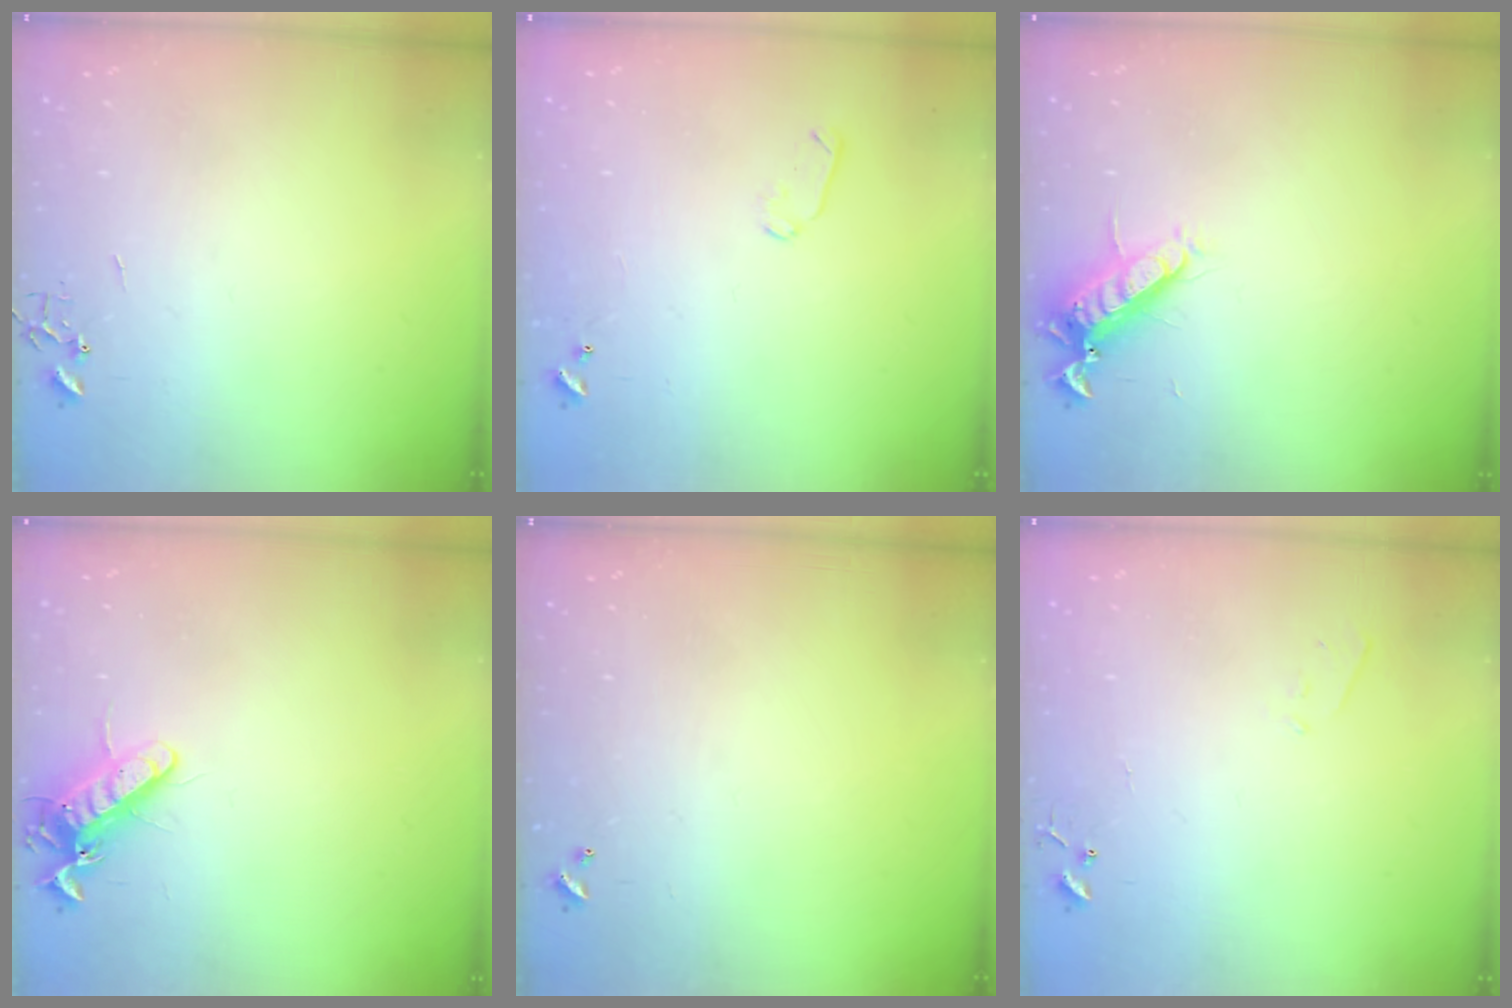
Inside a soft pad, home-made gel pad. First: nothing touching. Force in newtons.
{"total": 5.2, "press": 5.1, "slide": 1.0}
{"total": 12.4, "press": 12.3, "slide": 1.5}
{"total": 11.7, "press": 11.6, "slide": 1.7}
{"total": 0.0}
{"total": 4.2, "press": 4.2, "slide": 0.6}